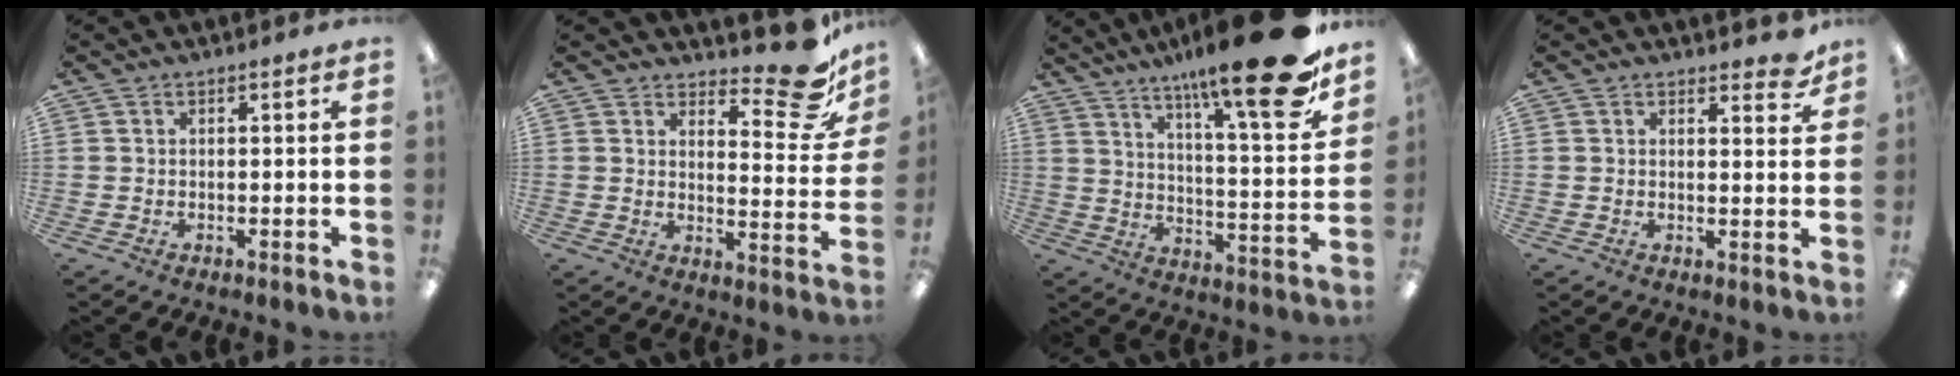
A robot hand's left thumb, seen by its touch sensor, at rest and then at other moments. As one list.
[{"total": 12.1, "force": [9.2, 3.8, 6.8], "torque": [-0.069, -0.075, 0.155]}, {"total": 22.5, "force": [15.6, 3.9, 15.7], "torque": [-0.237, -0.111, 0.243]}, {"total": 3.9, "force": [3.2, 1.4, 1.8], "torque": [-0.011, -0.018, 0.053]}]